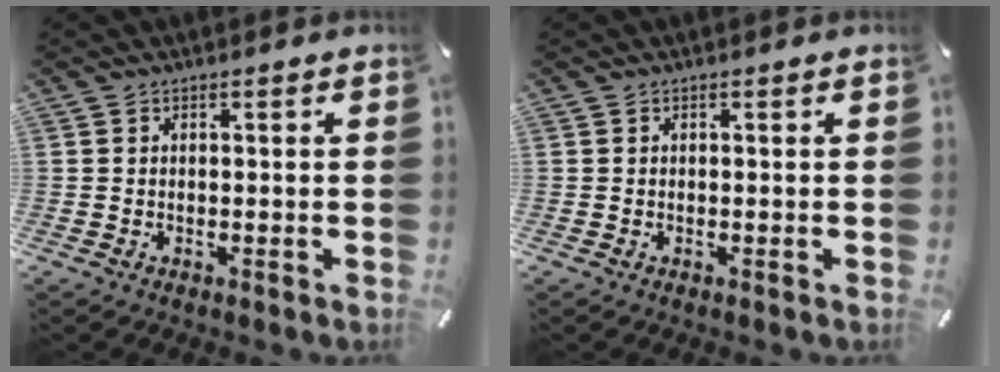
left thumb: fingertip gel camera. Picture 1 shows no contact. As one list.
[{"total": 0.0}]